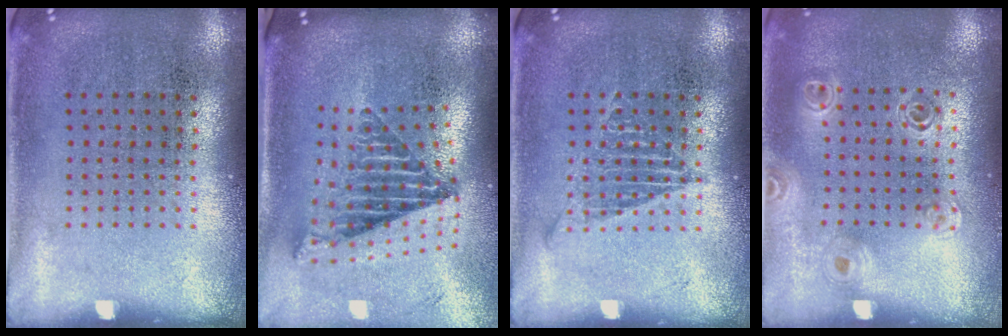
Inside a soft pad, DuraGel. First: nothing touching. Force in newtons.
{"total": 2.6, "press": 1.7, "slide": 1.9}
{"total": 1.4, "press": 1.4, "slide": 0.2}
{"total": 1.2, "press": 1.2, "slide": 0.3}